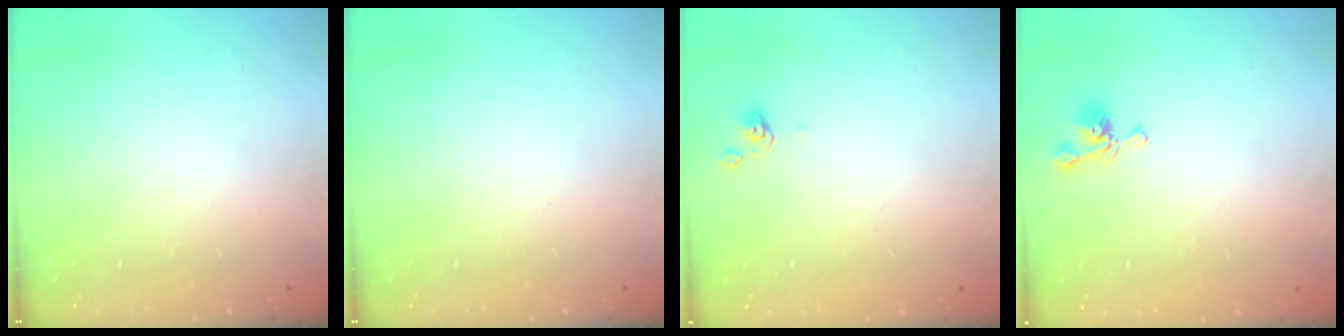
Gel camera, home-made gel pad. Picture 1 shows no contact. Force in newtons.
{"total": 0.0}
{"total": 0.9, "press": 0.8, "slide": 0.2}
{"total": 3.6, "press": 3.5, "slide": 0.6}